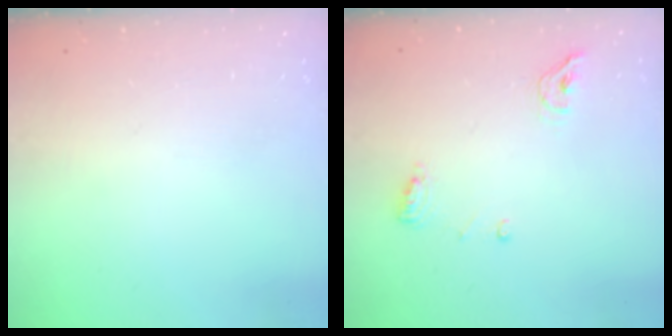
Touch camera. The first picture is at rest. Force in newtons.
{"total": 8.1, "press": 7.2, "slide": 3.7}